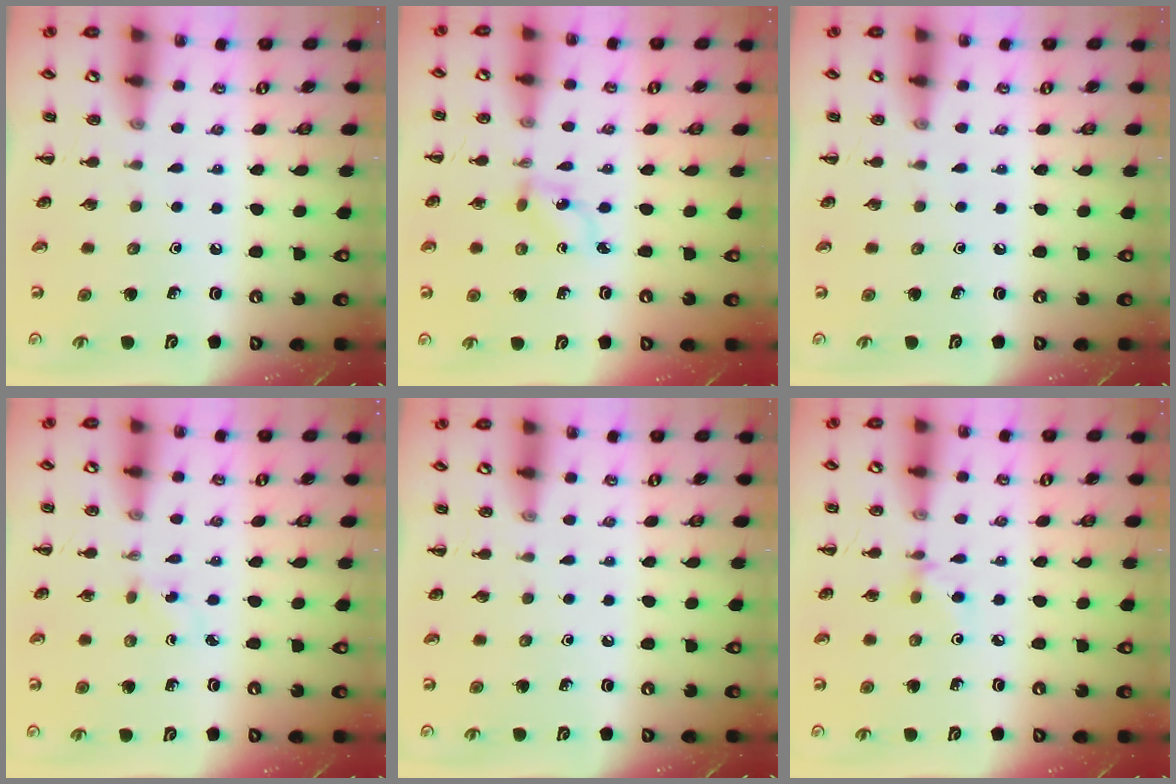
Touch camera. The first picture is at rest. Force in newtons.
{"total": 1.9, "press": 1.8, "slide": 0.7}
{"total": 0.0}
{"total": 1.7, "press": 1.5, "slide": 0.8}
{"total": 0.0}
{"total": 3.6, "press": 3.4, "slide": 1.2}